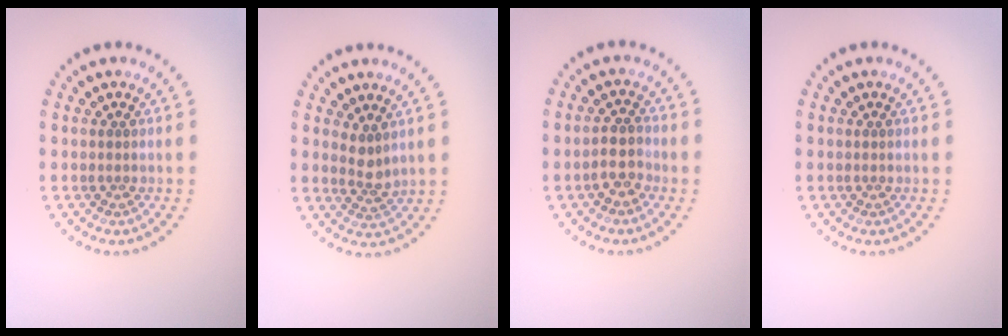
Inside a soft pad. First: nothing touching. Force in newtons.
{"total": 1.7, "press": 1.4, "slide": 1.0}
{"total": 2.0, "press": 1.9, "slide": 0.8}
{"total": 0.0}